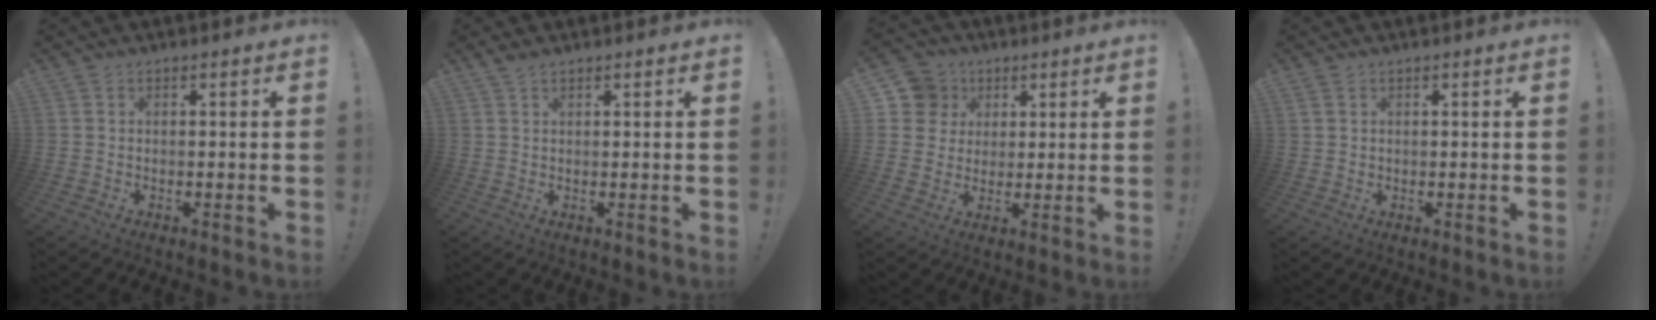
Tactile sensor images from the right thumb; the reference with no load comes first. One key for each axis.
{"total": 1.6, "fx": 1.2, "fy": 0.4, "fz": 0.9, "tx": -0.027, "ty": 0.001, "tz": 0.024}
{"total": 9.7, "fx": 3.4, "fy": 8.8, "fz": 2.1, "tx": -0.019, "ty": -0.017, "tz": 0.070}
{"total": 1.0, "fx": 0.7, "fy": 0.7, "fz": 0.4, "tx": -0.015, "ty": 0.004, "tz": 0.015}